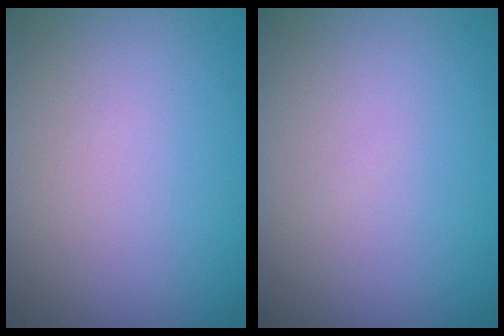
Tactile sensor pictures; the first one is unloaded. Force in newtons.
{"total": 0.0}